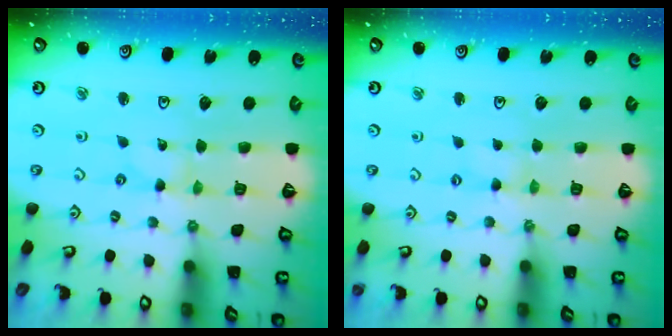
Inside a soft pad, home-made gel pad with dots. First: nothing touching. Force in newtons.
{"total": 0.0}